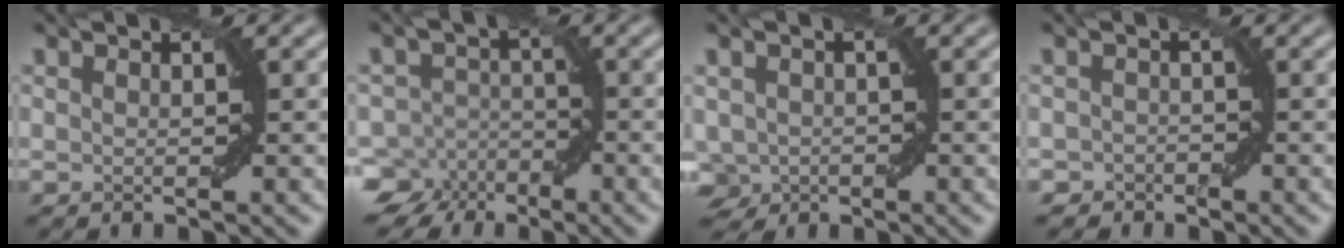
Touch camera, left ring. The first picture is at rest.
{"total": 7.7, "force": [-4.7, 5.9, 1.5], "torque": [-0.006, -0.010, -0.096]}
{"total": 3.3, "force": [-1.3, 2.6, 1.6], "torque": [-0.029, -0.008, -0.026]}
{"total": 1.2, "force": [-0.9, 0.9, -0.2], "torque": [0.013, 0.003, -0.015]}